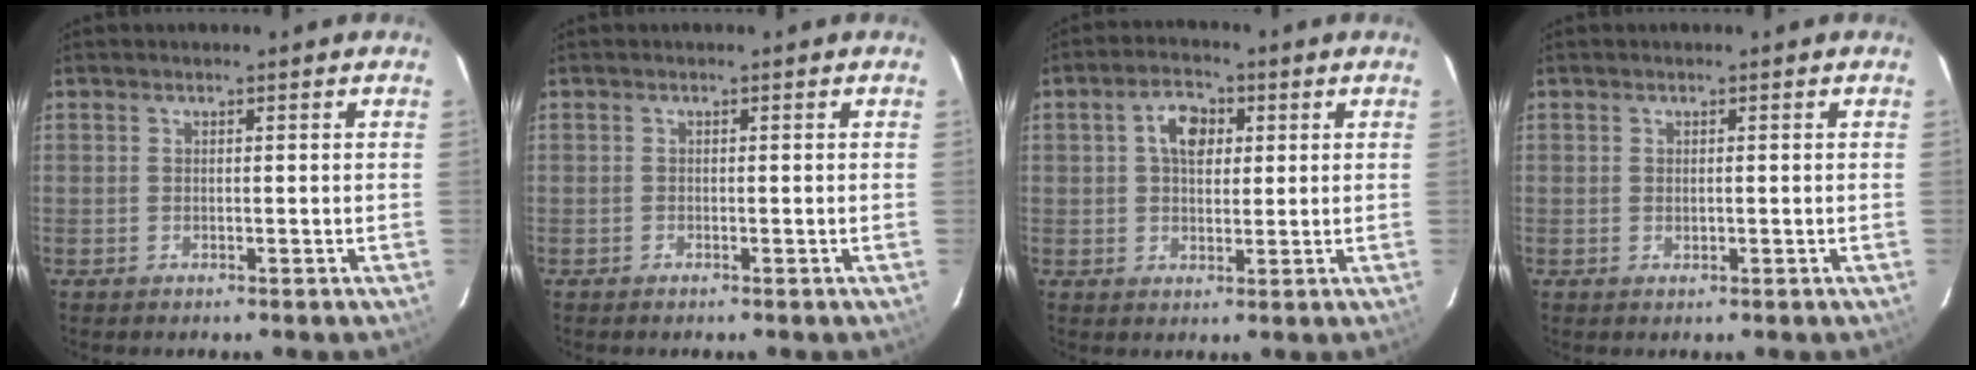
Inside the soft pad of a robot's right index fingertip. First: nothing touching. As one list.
[{"total": 0.0}, {"total": 5.8, "force": [1.6, 3.8, 4.1], "torque": [-0.071, 0.019, 0.030]}, {"total": 0.8, "force": [0.0, 0.5, 0.6], "torque": [-0.011, 0.000, 0.002]}]